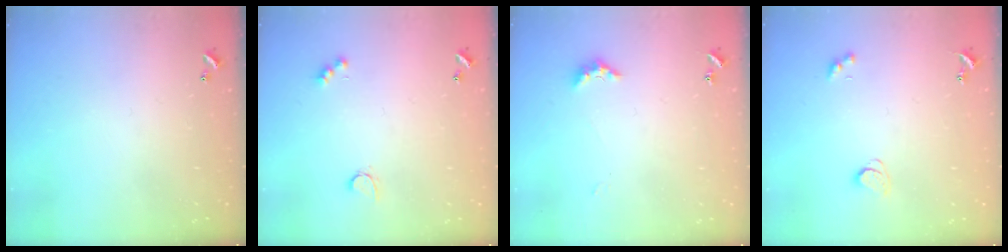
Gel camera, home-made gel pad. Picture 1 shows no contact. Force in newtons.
{"total": 3.1, "press": 3.1, "slide": 0.6}
{"total": 3.1, "press": 3.1, "slide": 0.6}
{"total": 2.1, "press": 2.1, "slide": 0.5}